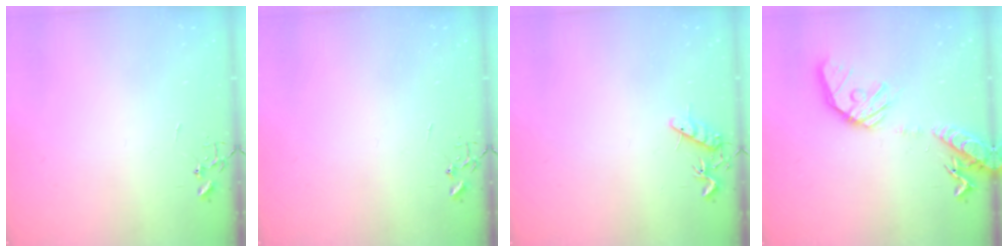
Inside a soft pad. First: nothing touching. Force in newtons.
{"total": 0.0}
{"total": 7.5, "press": 7.4, "slide": 0.6}
{"total": 17.8, "press": 17.5, "slide": 3.0}